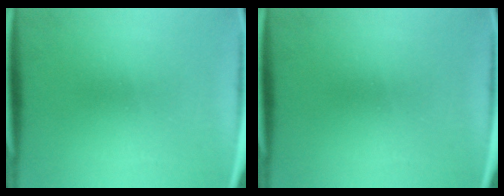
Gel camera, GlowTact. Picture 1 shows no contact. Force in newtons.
{"total": 0.0}